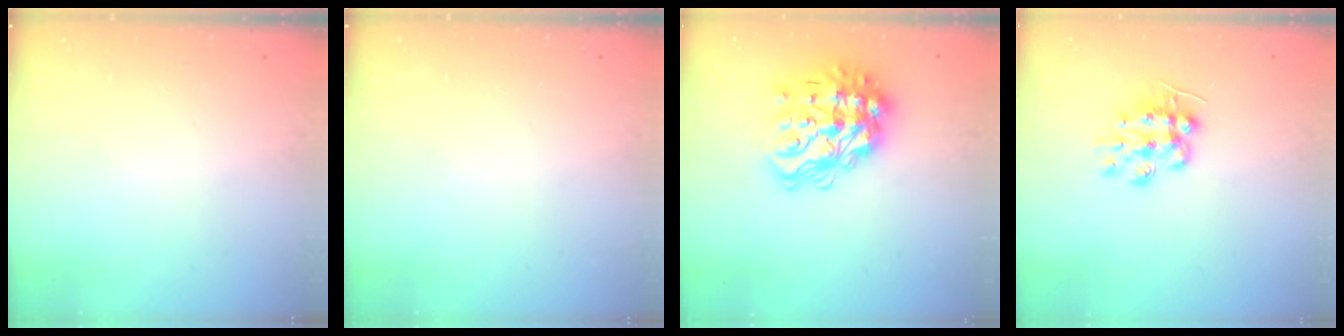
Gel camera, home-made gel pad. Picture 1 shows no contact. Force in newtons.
{"total": 0.0}
{"total": 21.1, "press": 21.0, "slide": 2.0}
{"total": 10.0, "press": 10.0, "slide": 0.4}